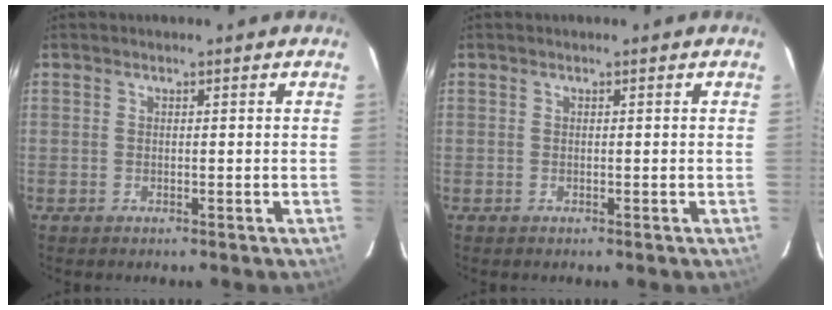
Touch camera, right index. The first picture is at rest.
{"total": 0.0}